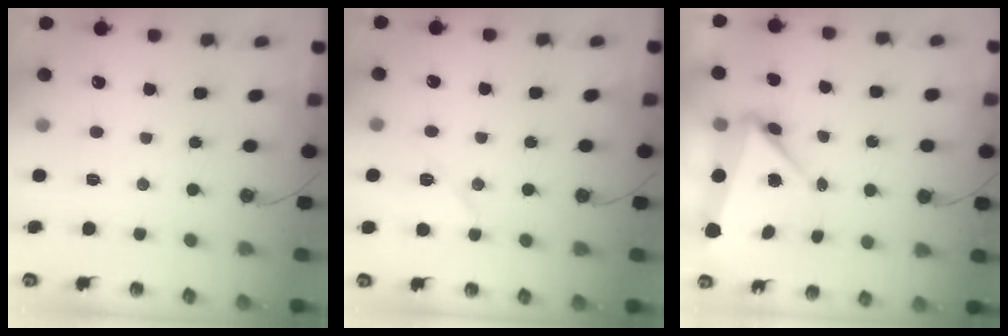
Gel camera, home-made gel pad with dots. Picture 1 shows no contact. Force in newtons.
{"total": 8.8, "press": 8.7, "slide": 1.3}
{"total": 8.1, "press": 6.7, "slide": 4.5}